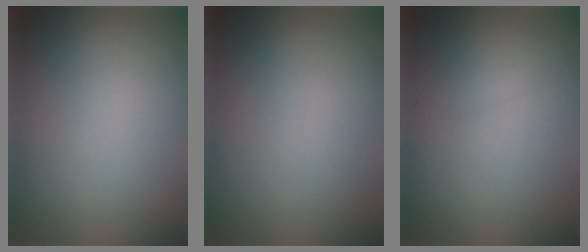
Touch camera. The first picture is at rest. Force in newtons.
{"total": 0.0}
{"total": 0.9, "press": 0.9, "slide": 0.1}